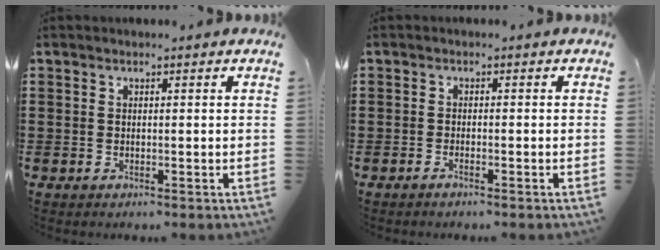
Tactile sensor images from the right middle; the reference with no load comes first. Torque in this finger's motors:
{"motor_torque": [-0.13, 0.19, -0.02, -0.01]}